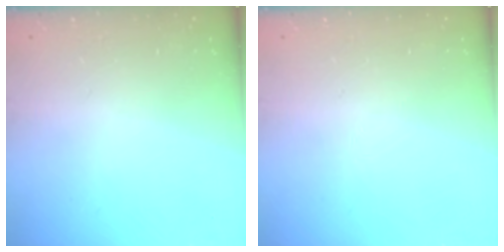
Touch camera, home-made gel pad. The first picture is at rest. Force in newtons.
{"total": 0.0}